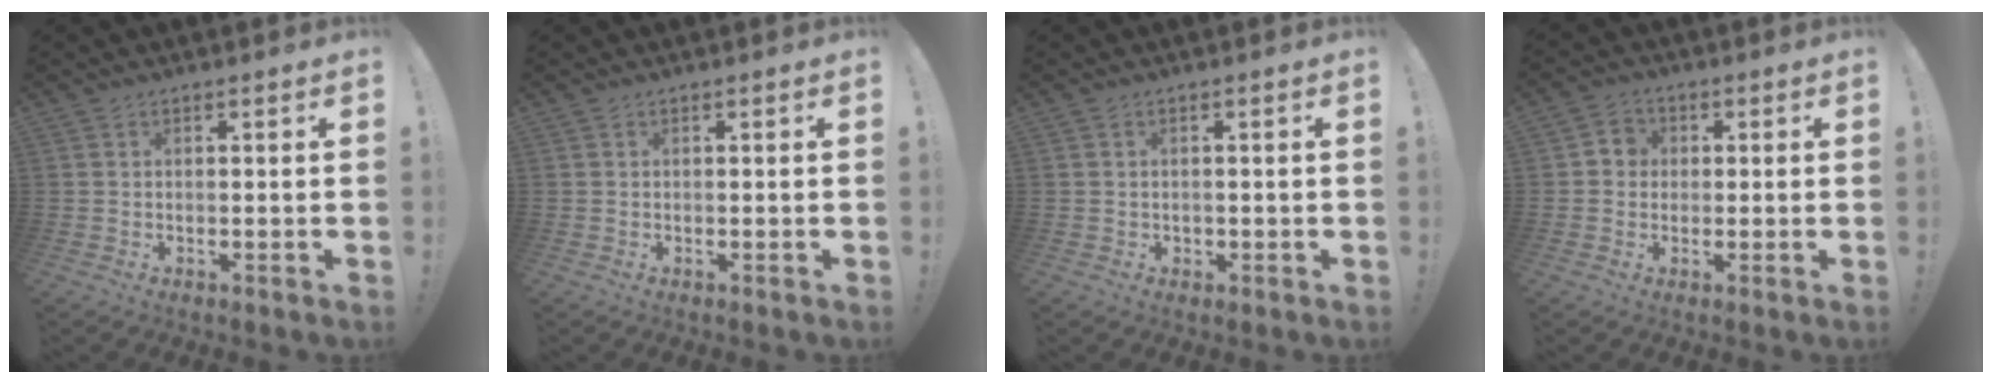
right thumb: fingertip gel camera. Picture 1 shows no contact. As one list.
[{"total": 0.0}, {"total": 0.8, "force": [0.0, 0.8, 0.1], "torque": [-0.003, 0.001, -0.001]}, {"total": 4.5, "force": [0.0, 4.2, 1.5], "torque": [-0.019, 0.008, 0.001]}]